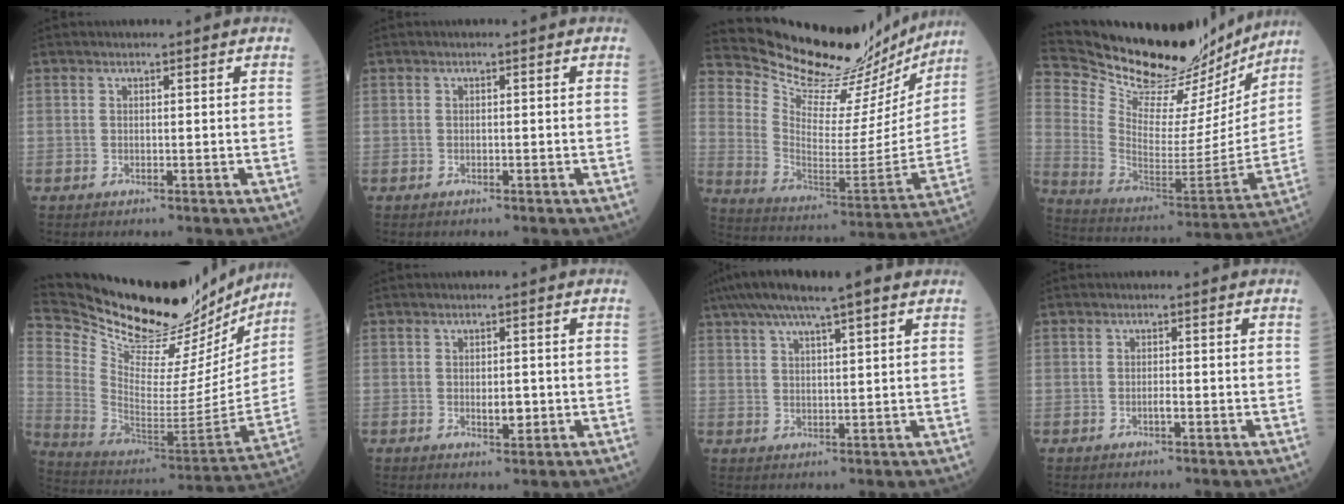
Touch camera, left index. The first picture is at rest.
{"total": 0.0}
{"total": 24.6, "force": [23.0, 5.7, 6.5], "torque": [-0.109, -0.071, 0.321]}
{"total": 27.6, "force": [24.7, 7.2, 10.1], "torque": [-0.175, -0.050, 0.358]}
{"total": 31.8, "force": [28.1, 7.2, 13.0], "torque": [-0.222, -0.065, 0.402]}
{"total": 2.1, "force": [-0.5, 1.0, 1.9], "torque": [-0.027, -0.006, -0.005]}
{"total": 11.8, "force": [8.6, 1.4, 8.0], "torque": [-0.135, 0.045, 0.135]}
{"total": 0.7, "force": [-0.5, 0.0, 0.5], "torque": [-0.010, -0.003, -0.010]}